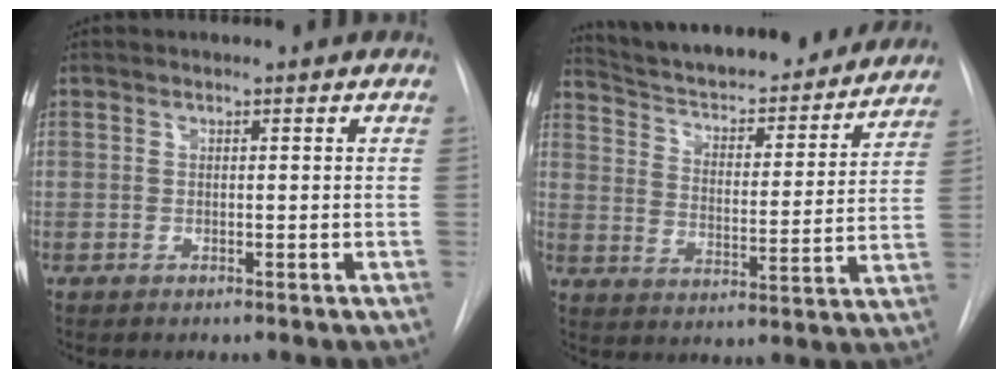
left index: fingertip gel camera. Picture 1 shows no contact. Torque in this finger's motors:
{"motor_torque": [0.12, -0.95, 0.34, 0.13]}